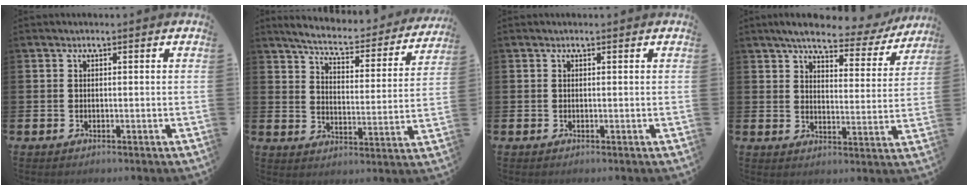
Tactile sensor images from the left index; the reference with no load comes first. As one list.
[{"total": 5.7, "force": [5.3, 0.8, 1.9], "torque": [-0.054, -0.047, 0.083]}, {"total": 0.0}, {"total": 5.9, "force": [5.3, 1.3, 2.3], "torque": [-0.050, -0.034, 0.083]}]